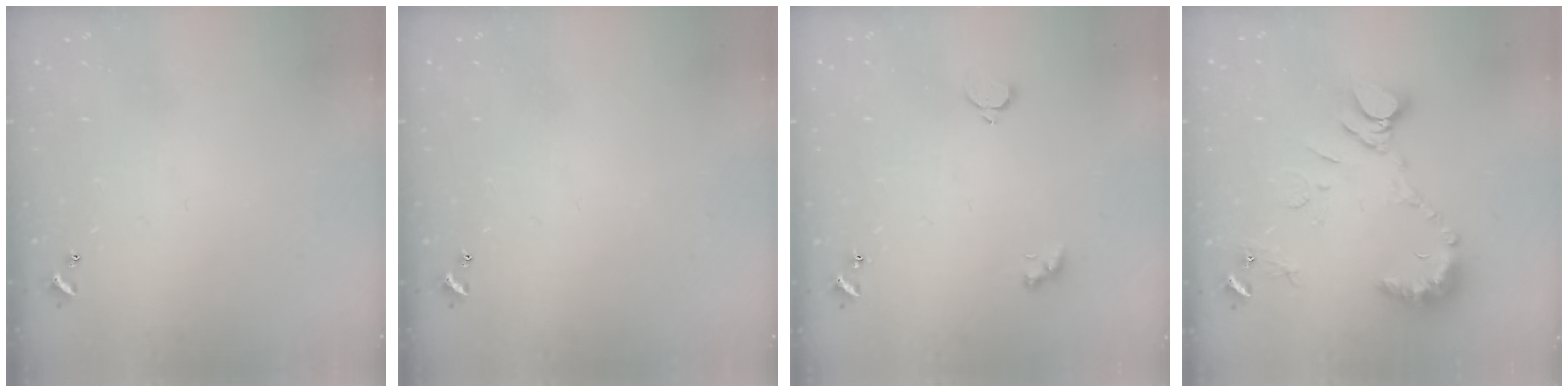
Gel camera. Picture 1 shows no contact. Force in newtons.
{"total": 0.0}
{"total": 2.1, "press": 2.1, "slide": 0.5}
{"total": 11.1, "press": 11.0, "slide": 1.3}